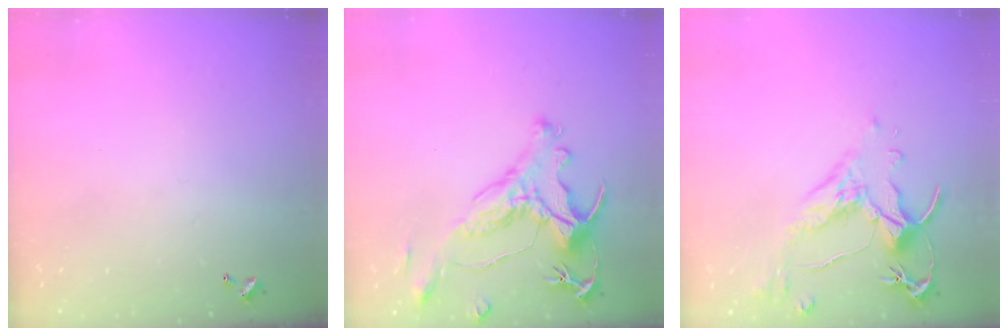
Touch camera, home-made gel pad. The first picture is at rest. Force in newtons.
{"total": 1.9, "press": 1.4, "slide": 1.2}
{"total": 2.5, "press": 2.1, "slide": 1.3}